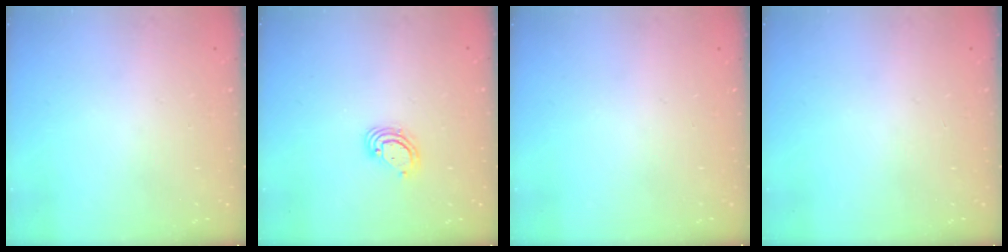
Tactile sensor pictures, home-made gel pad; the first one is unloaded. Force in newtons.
{"total": 4.1, "press": 4.1, "slide": 0.3}
{"total": 0.0}
{"total": 0.0}